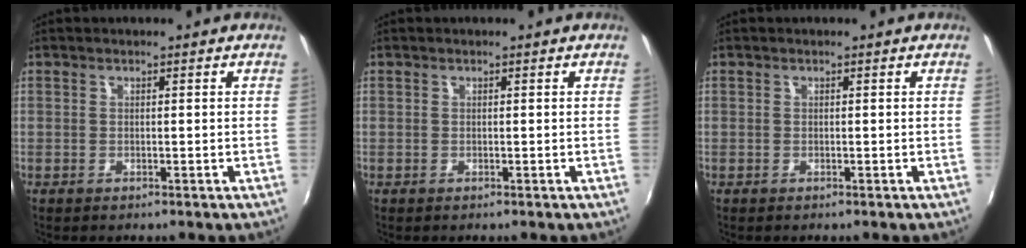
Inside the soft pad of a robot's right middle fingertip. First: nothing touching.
{"total": 0.0}
{"total": 0.0}